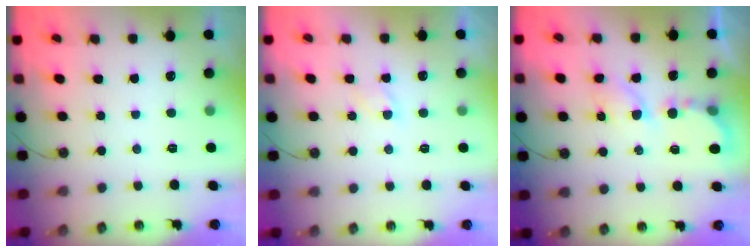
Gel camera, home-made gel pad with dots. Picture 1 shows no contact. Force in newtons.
{"total": 4.8, "press": 4.7, "slide": 0.6}
{"total": 6.0, "press": 6.0, "slide": 0.6}